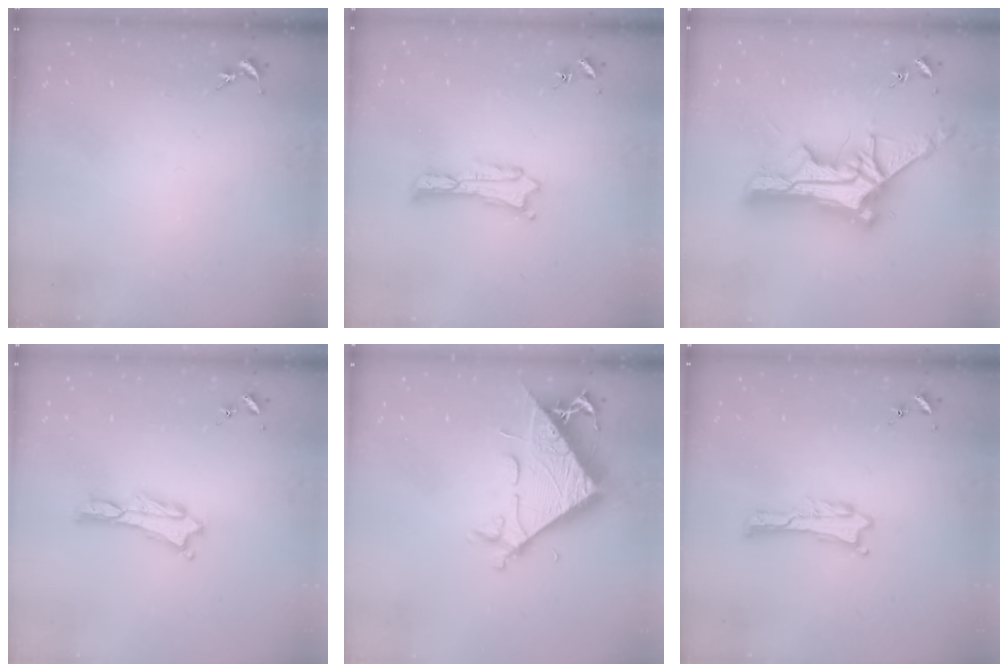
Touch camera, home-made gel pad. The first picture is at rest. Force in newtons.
{"total": 0.5, "press": 0.5, "slide": 0.2}
{"total": 13.3, "press": 13.3, "slide": 1.1}
{"total": 0.0}
{"total": 8.2, "press": 8.2, "slide": 0.7}
{"total": 0.0}